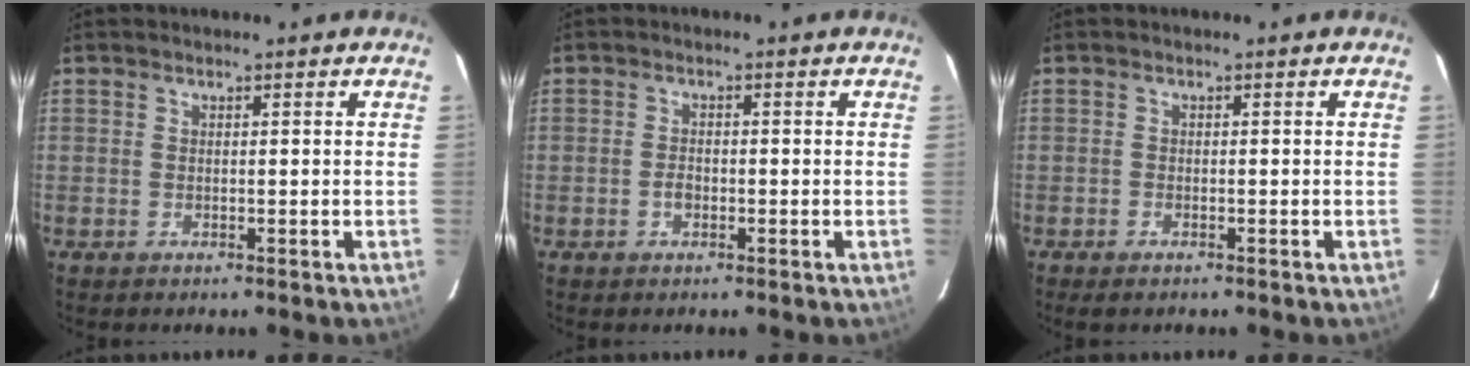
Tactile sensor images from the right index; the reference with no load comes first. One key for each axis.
{"total": 1.7, "fx": -0.7, "fy": 1.2, "fz": 0.9, "tx": -0.017, "ty": 0.006, "tz": -0.013}
{"total": 1.5, "fx": -1.2, "fy": 0.5, "fz": 0.7, "tx": -0.018, "ty": -0.004, "tz": -0.023}